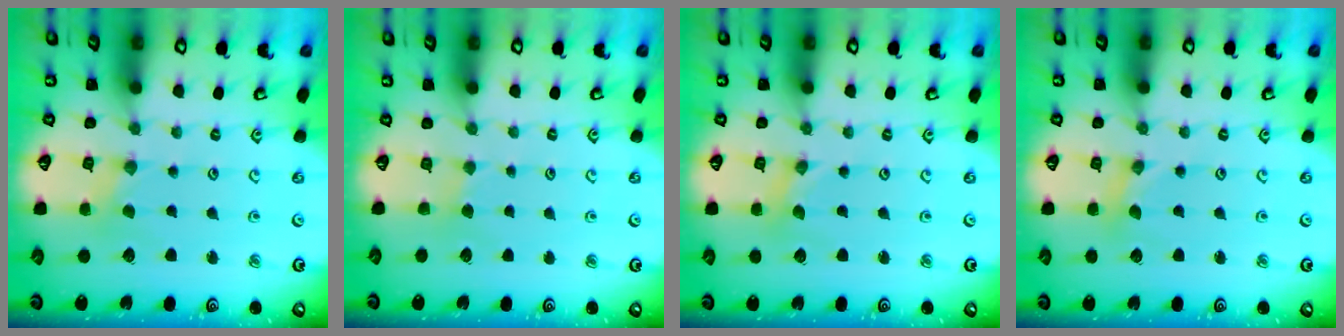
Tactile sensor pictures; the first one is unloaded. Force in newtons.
{"total": 2.0, "press": 2.0, "slide": 0.4}
{"total": 0.0}
{"total": 1.7, "press": 1.7, "slide": 0.3}